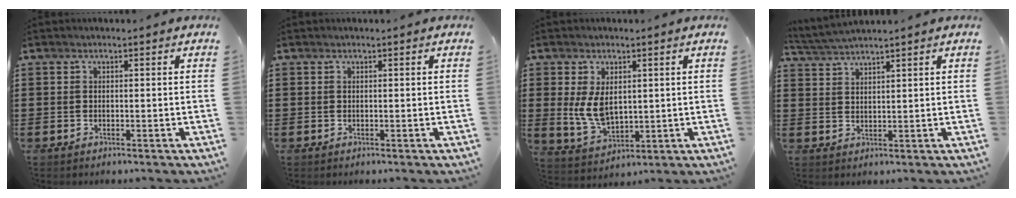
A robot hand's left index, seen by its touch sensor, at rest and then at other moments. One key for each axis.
{"total": 0.0}
{"total": 5.9, "fx": 1.0, "fy": 3.7, "fz": 4.5, "tx": -0.113, "ty": 0.000, "tz": 0.015}
{"total": 2.7, "fx": 2.5, "fy": -0.6, "fz": 0.6, "tx": -0.020, "ty": -0.004, "tz": 0.048}